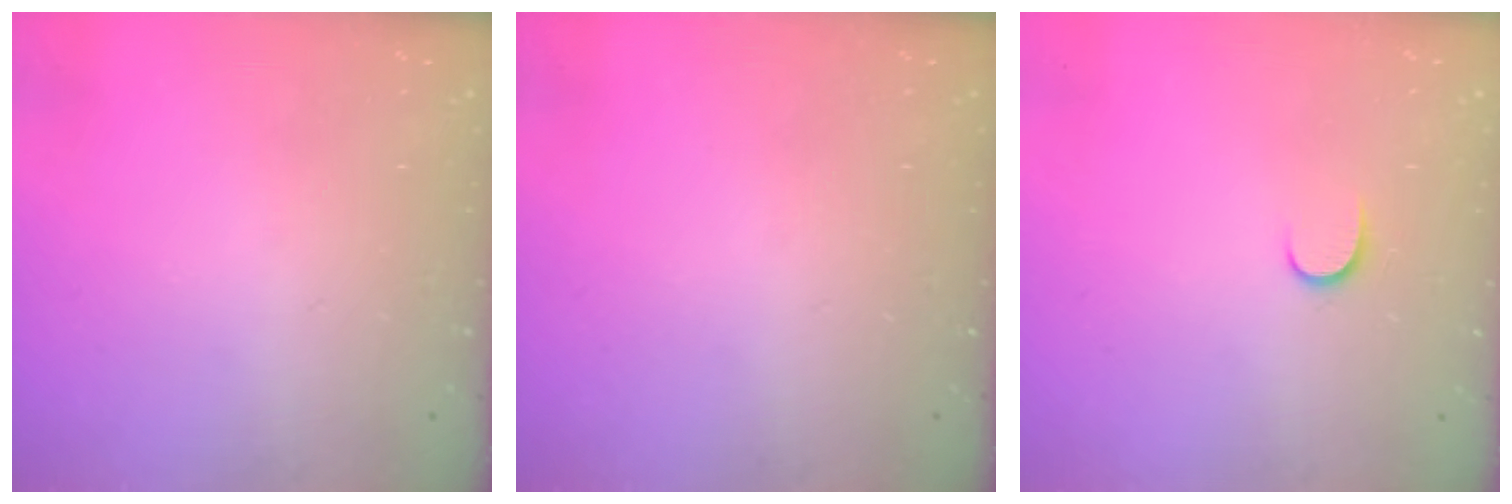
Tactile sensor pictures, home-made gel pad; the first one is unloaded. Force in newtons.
{"total": 0.0}
{"total": 5.3, "press": 5.3, "slide": 0.5}